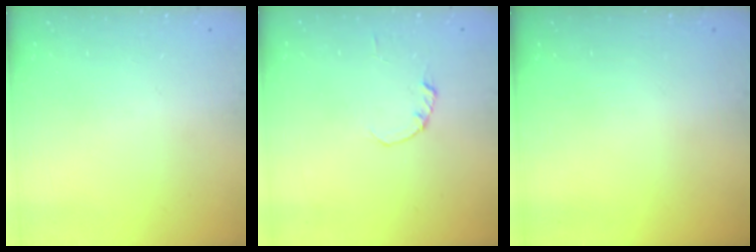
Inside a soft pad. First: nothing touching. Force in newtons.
{"total": 0.0}
{"total": 0.0}